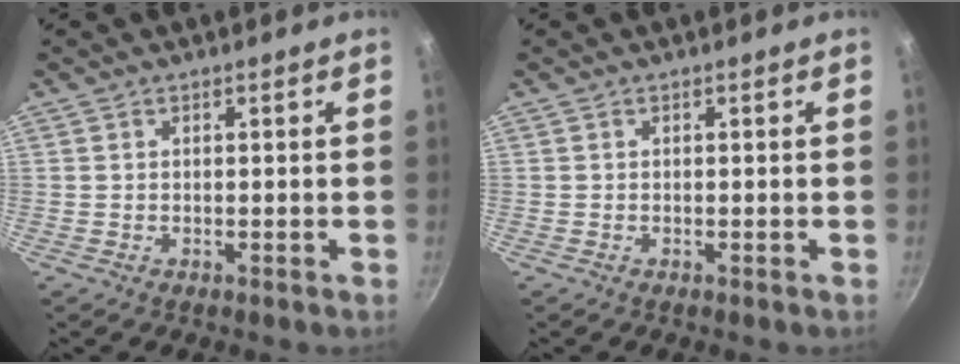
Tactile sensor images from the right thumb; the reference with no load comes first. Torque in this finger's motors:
{"motor_torque": [0.00, 0.00, 0.00, 0.00, 0.00]}